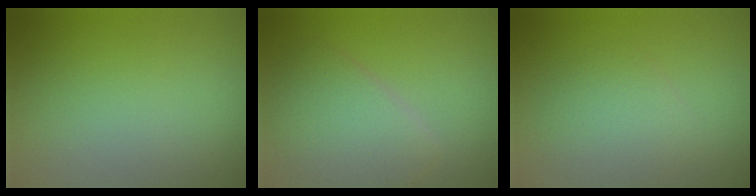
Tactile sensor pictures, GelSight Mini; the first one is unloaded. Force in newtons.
{"total": 4.6, "press": 4.6, "slide": 0.3}
{"total": 3.0, "press": 3.0, "slide": 0.0}